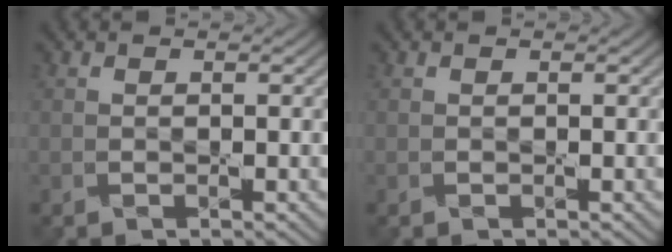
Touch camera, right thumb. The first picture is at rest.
{"total": 0.0}